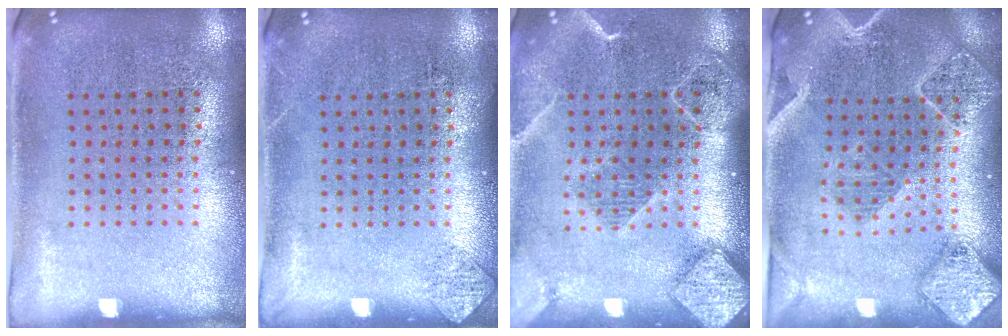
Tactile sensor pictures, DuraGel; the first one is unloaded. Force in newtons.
{"total": 0.8, "press": 0.8, "slide": 0.1}
{"total": 2.0, "press": 1.8, "slide": 0.8}
{"total": 2.4, "press": 2.2, "slide": 0.9}